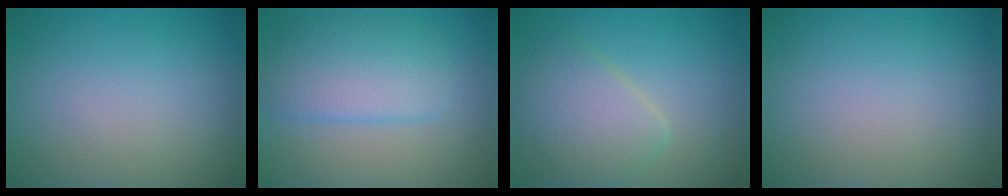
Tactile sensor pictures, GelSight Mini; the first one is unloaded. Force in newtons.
{"total": 4.8, "press": 4.8, "slide": 0.1}
{"total": 4.5, "press": 4.5, "slide": 0.2}
{"total": 0.0}